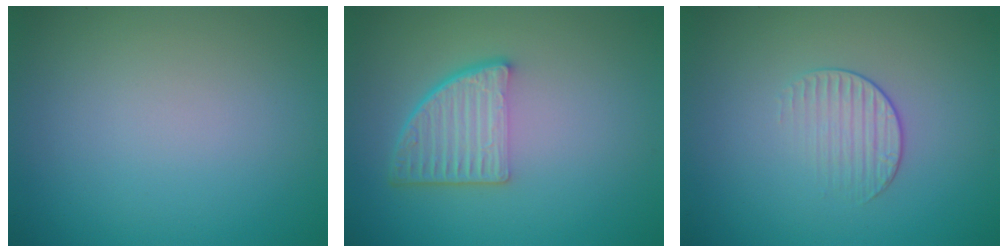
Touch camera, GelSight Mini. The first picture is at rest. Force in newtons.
{"total": 4.7, "press": 3.3, "slide": 3.3}
{"total": 1.7, "press": 1.0, "slide": 1.4}